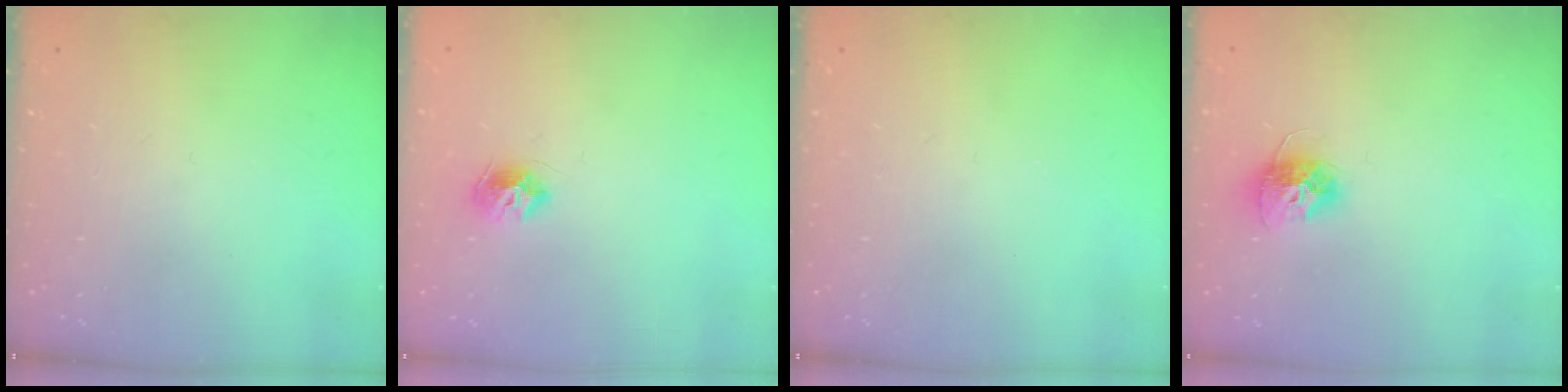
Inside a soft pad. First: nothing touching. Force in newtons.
{"total": 8.1, "press": 8.1, "slide": 0.1}
{"total": 0.0}
{"total": 10.5, "press": 10.4, "slide": 0.9}